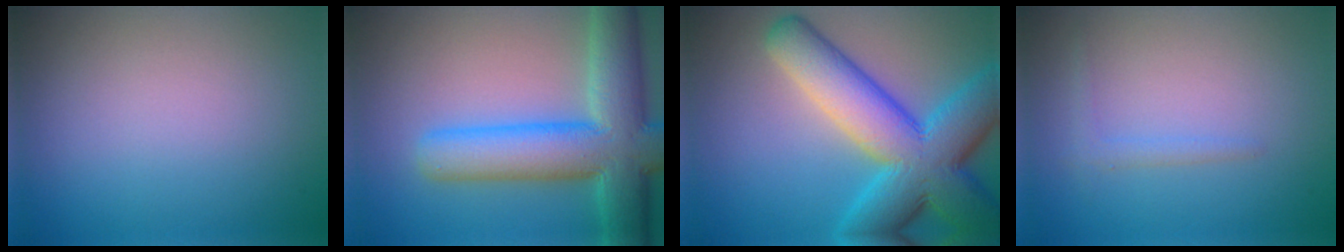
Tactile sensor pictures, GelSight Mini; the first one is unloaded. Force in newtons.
{"total": 10.4, "press": 10.4, "slide": 0.4}
{"total": 11.8, "press": 11.8, "slide": 0.5}
{"total": 1.1, "press": 1.1, "slide": 0.1}